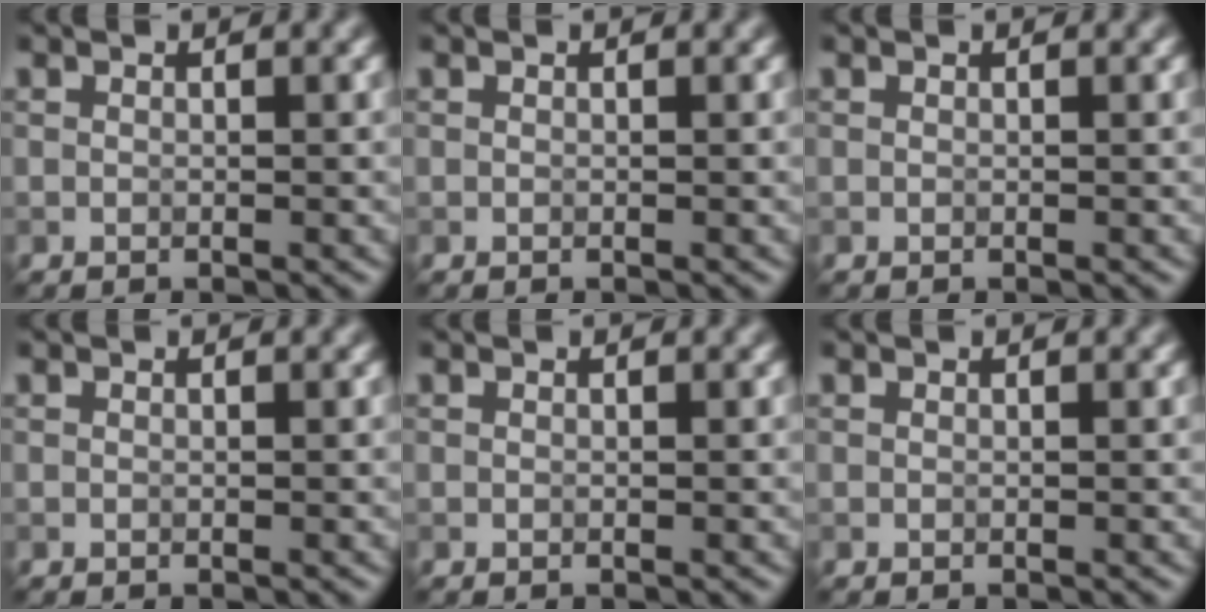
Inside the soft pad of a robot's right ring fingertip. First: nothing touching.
{"total": 0.0}
{"total": 0.0}
{"total": 0.0}
{"total": 0.0}
{"total": 0.0}